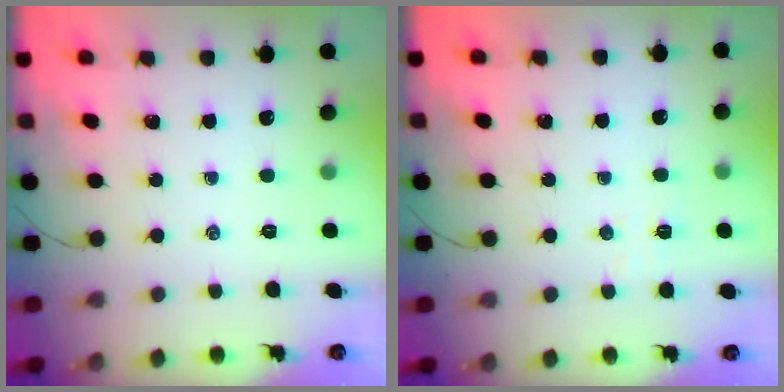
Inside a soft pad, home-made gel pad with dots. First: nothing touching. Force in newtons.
{"total": 2.6, "press": 2.5, "slide": 0.8}